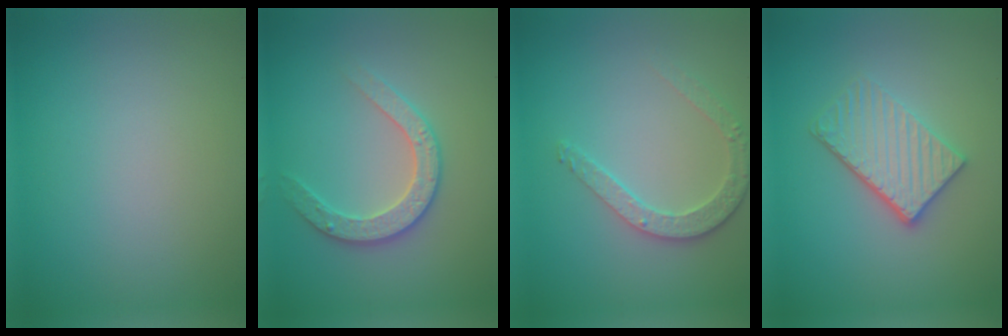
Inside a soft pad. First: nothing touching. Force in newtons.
{"total": 2.8, "press": 2.7, "slide": 0.6}
{"total": 2.8, "press": 2.5, "slide": 1.2}
{"total": 3.9, "press": 3.2, "slide": 2.2}